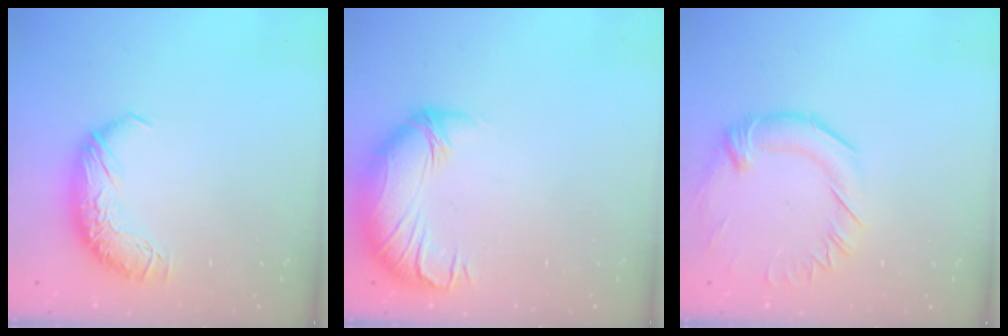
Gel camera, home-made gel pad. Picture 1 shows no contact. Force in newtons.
{"total": 3.5, "press": 2.8, "slide": 2.1}
{"total": 1.1, "press": 0.3, "slide": 1.0}